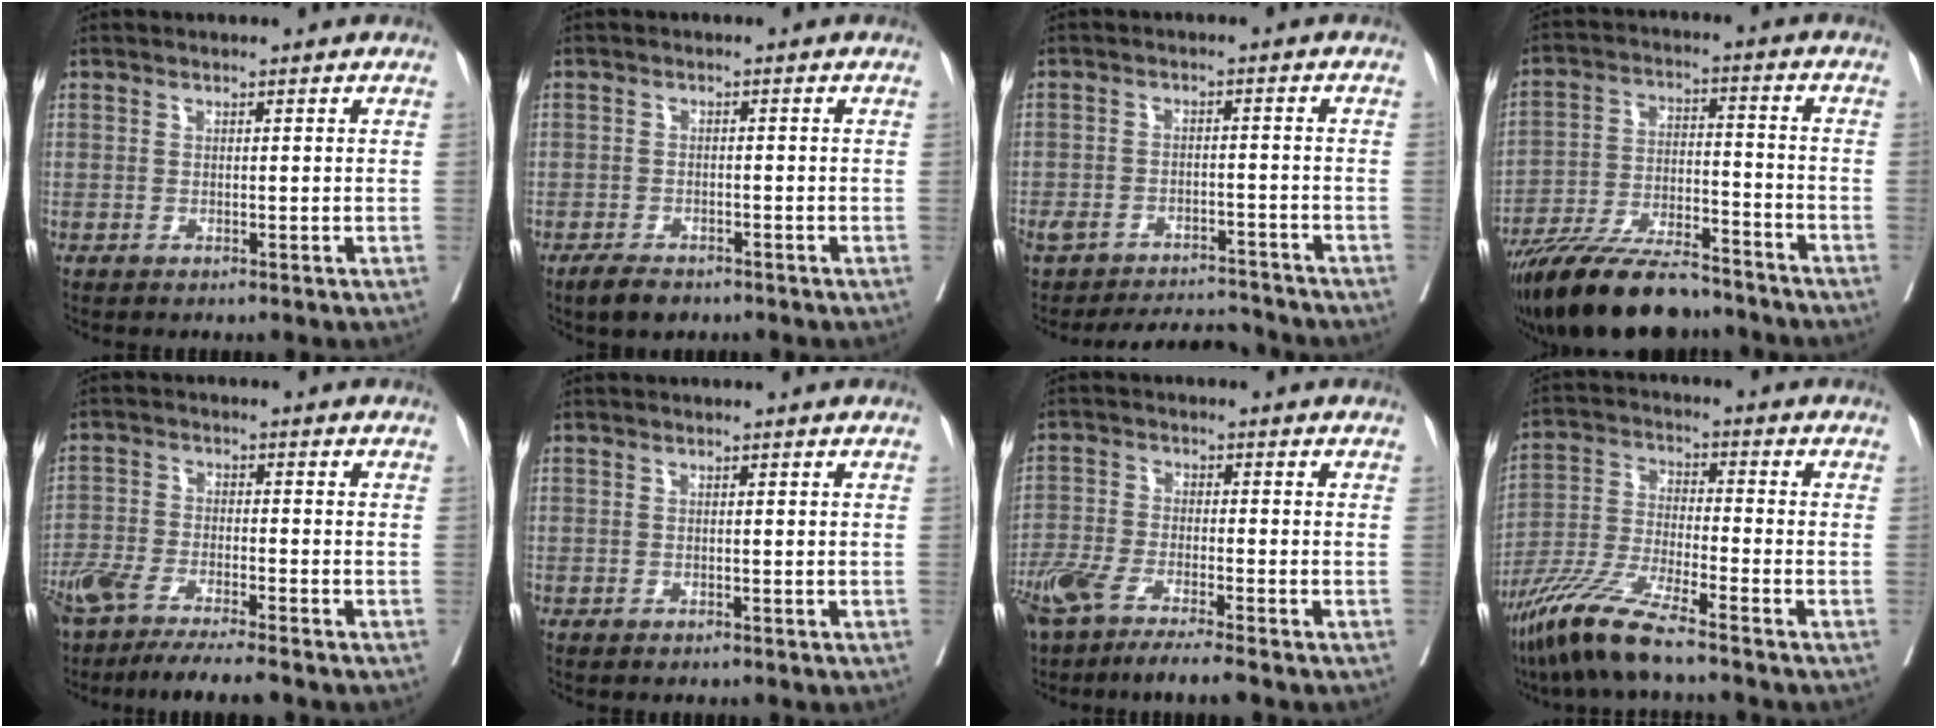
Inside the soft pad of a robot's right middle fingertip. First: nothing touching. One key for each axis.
{"total": 2.2, "fx": -1.6, "fy": 1.3, "fz": 0.8, "tx": -0.023, "ty": -0.002, "tz": -0.022}
{"total": 9.4, "fx": -9.0, "fy": 2.2, "fz": 1.5, "tx": -0.030, "ty": 0.014, "tz": -0.132}
{"total": 17.6, "fx": -15.2, "fy": 3.5, "fz": 8.1, "tx": -0.159, "ty": -0.013, "tz": -0.259}
{"total": 12.2, "fx": -10.0, "fy": 1.2, "fz": 6.9, "tx": -0.117, "ty": -0.025, "tz": -0.167}
{"total": 0.8, "fx": -0.6, "fy": 0.3, "fz": 0.3, "tx": -0.013, "ty": -0.002, "tz": -0.007}
{"total": 10.0, "fx": -7.6, "fy": 0.6, "fz": 6.5, "tx": -0.115, "ty": -0.021, "tz": -0.133}
{"total": 10.3, "fx": -7.8, "fy": 0.1, "fz": 6.8, "tx": -0.146, "ty": -0.031, "tz": -0.156}